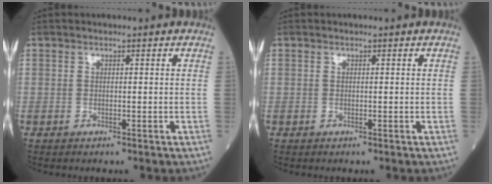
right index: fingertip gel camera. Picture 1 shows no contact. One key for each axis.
{"total": 0.0}